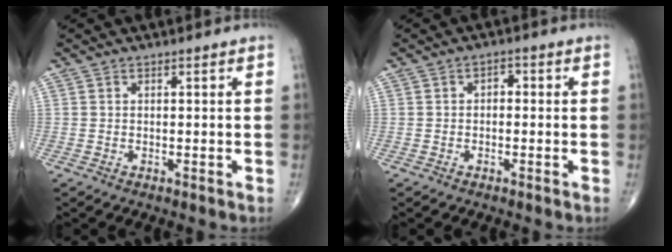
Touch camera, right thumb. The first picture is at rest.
{"total": 1.7, "force": [-0.1, 1.2, 1.2], "torque": [-0.004, 0.007, -0.010]}